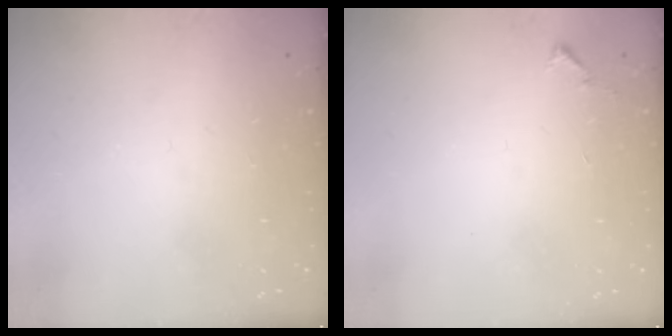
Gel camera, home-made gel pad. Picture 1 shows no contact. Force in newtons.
{"total": 5.8, "press": 5.8, "slide": 0.4}